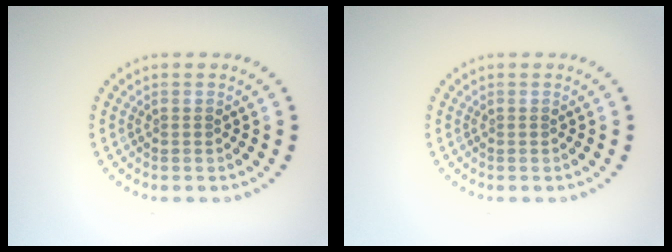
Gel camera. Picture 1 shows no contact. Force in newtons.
{"total": 0.0}